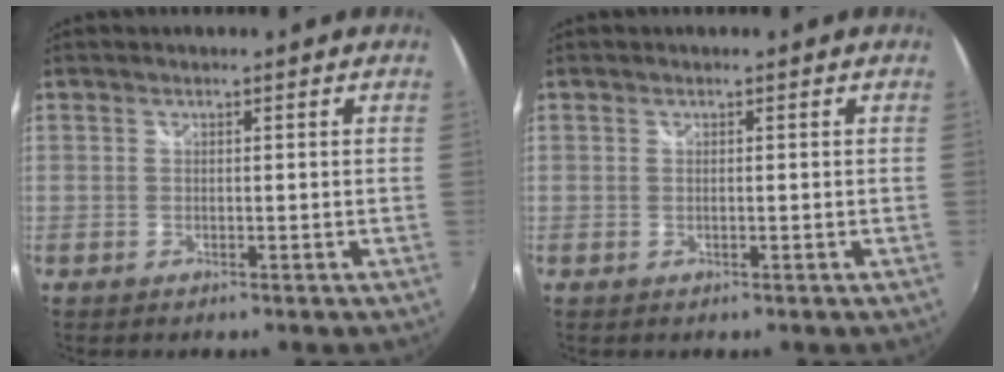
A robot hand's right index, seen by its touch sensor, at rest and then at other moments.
{"total": 0.0}